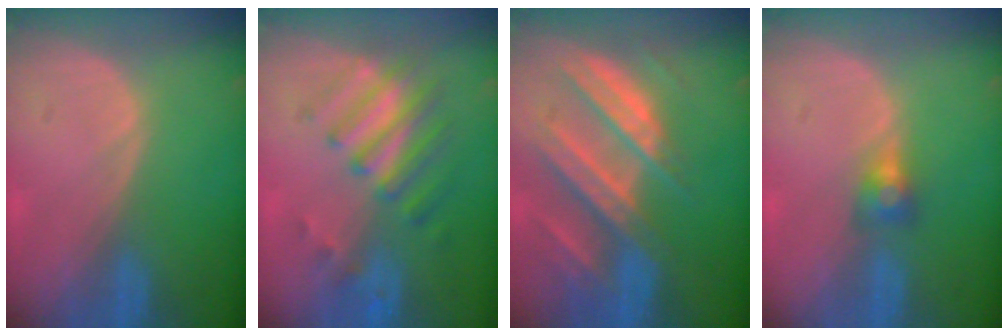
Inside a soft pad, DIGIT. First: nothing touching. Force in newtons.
{"total": 7.8, "press": 6.9, "slide": 3.6}
{"total": 10.3, "press": 9.2, "slide": 4.8}
{"total": 2.9, "press": 2.5, "slide": 1.5}